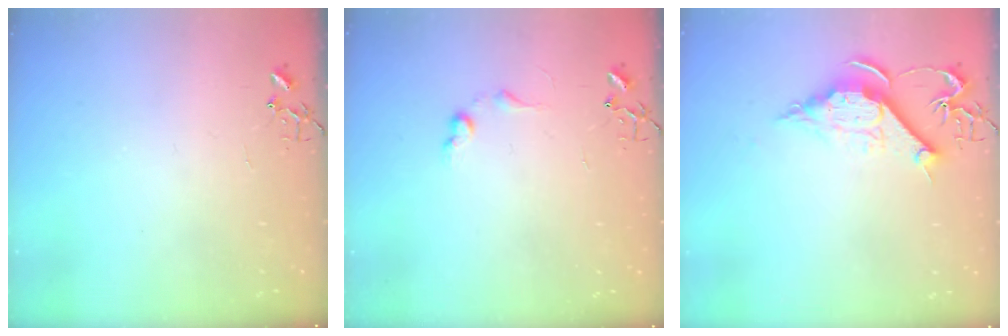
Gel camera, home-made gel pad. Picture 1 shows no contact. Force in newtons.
{"total": 6.8, "press": 6.8, "slide": 0.9}
{"total": 10.8, "press": 10.7, "slide": 1.3}